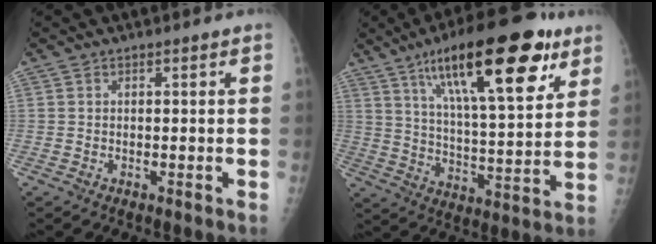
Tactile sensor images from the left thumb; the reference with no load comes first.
{"total": 24.2, "force": [13.1, 7.3, 19.0], "torque": [-0.276, -0.034, 0.212]}